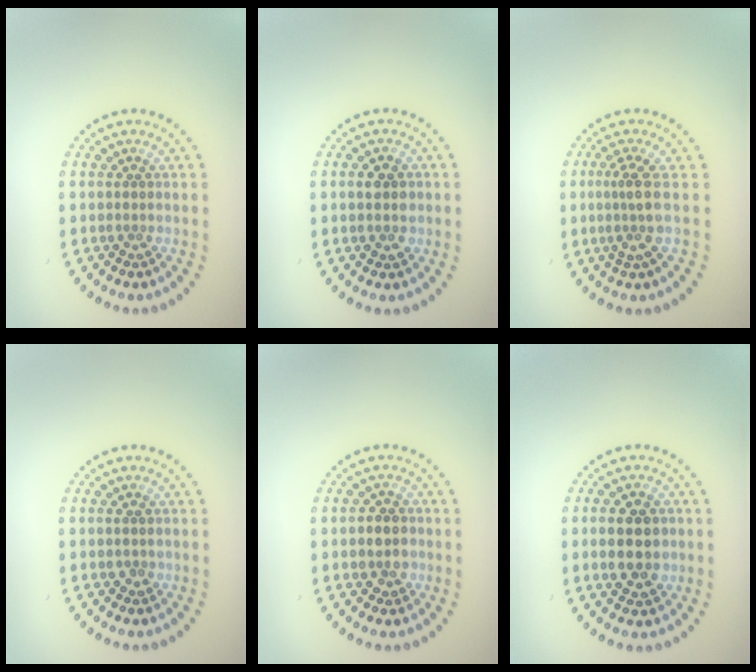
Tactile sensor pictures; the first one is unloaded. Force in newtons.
{"total": 2.8, "press": 2.8, "slide": 0.1}
{"total": 2.5, "press": 1.9, "slide": 1.7}
{"total": 0.8, "press": 0.8, "slide": 0.1}
{"total": 2.5, "press": 2.5, "slide": 0.6}
{"total": 4.6, "press": 4.6, "slide": 0.1}